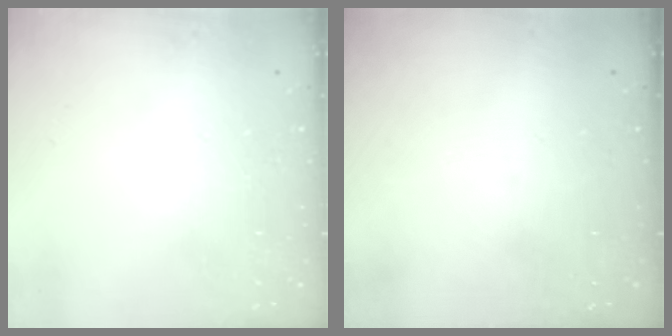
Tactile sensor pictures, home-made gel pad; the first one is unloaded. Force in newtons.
{"total": 0.0}